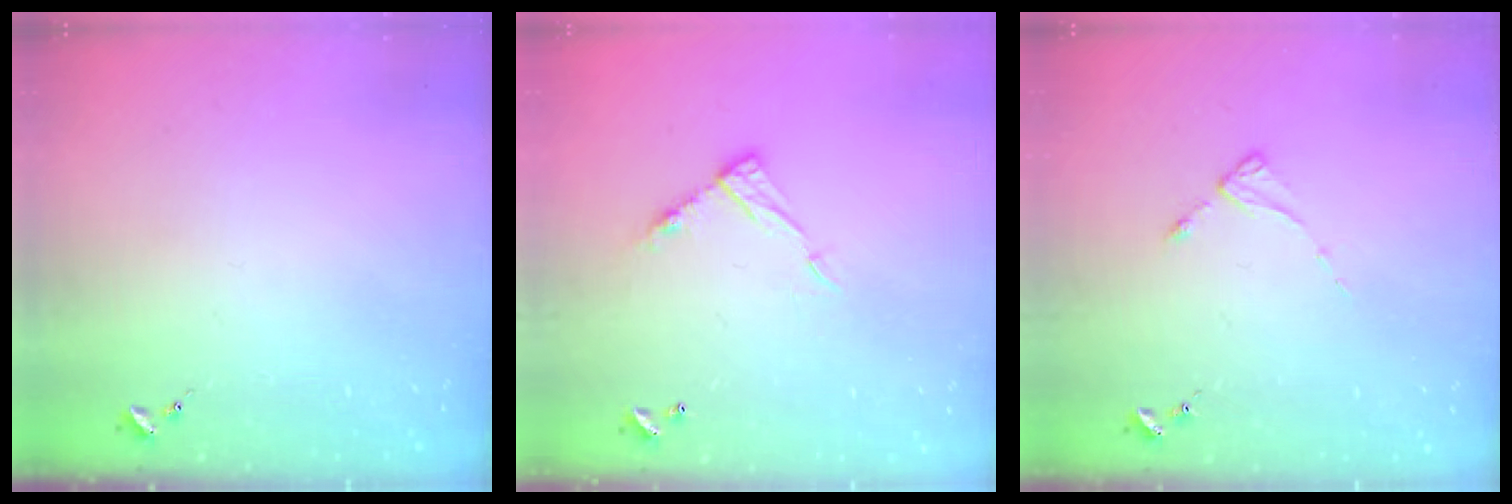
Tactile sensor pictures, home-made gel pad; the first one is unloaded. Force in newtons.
{"total": 9.4, "press": 9.4, "slide": 0.1}
{"total": 2.2, "press": 2.2, "slide": 0.4}